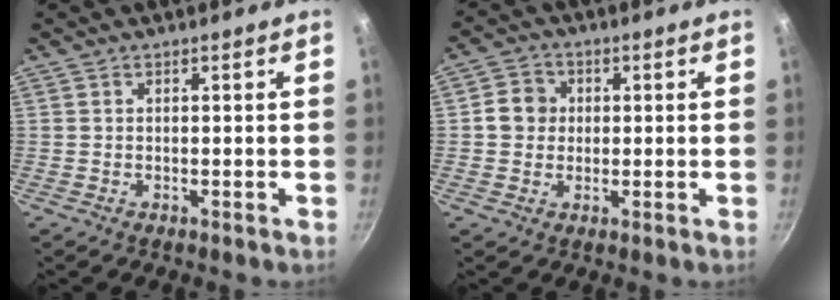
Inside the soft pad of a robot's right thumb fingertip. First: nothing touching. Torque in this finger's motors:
{"motor_torque": [0.44, 0.88, 0.36, -0.23, 0.01]}